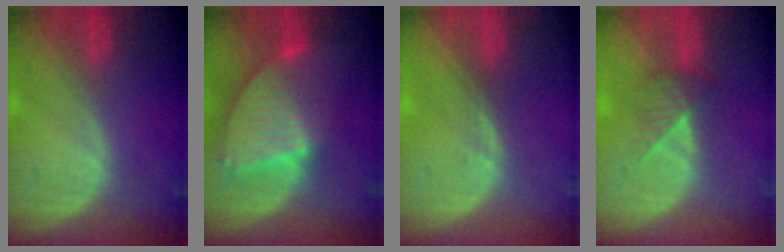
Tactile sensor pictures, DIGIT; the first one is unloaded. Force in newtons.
{"total": 9.1, "press": 7.8, "slide": 4.7}
{"total": 0.8, "press": 0.6, "slide": 0.6}
{"total": 3.3, "press": 3.0, "slide": 1.5}